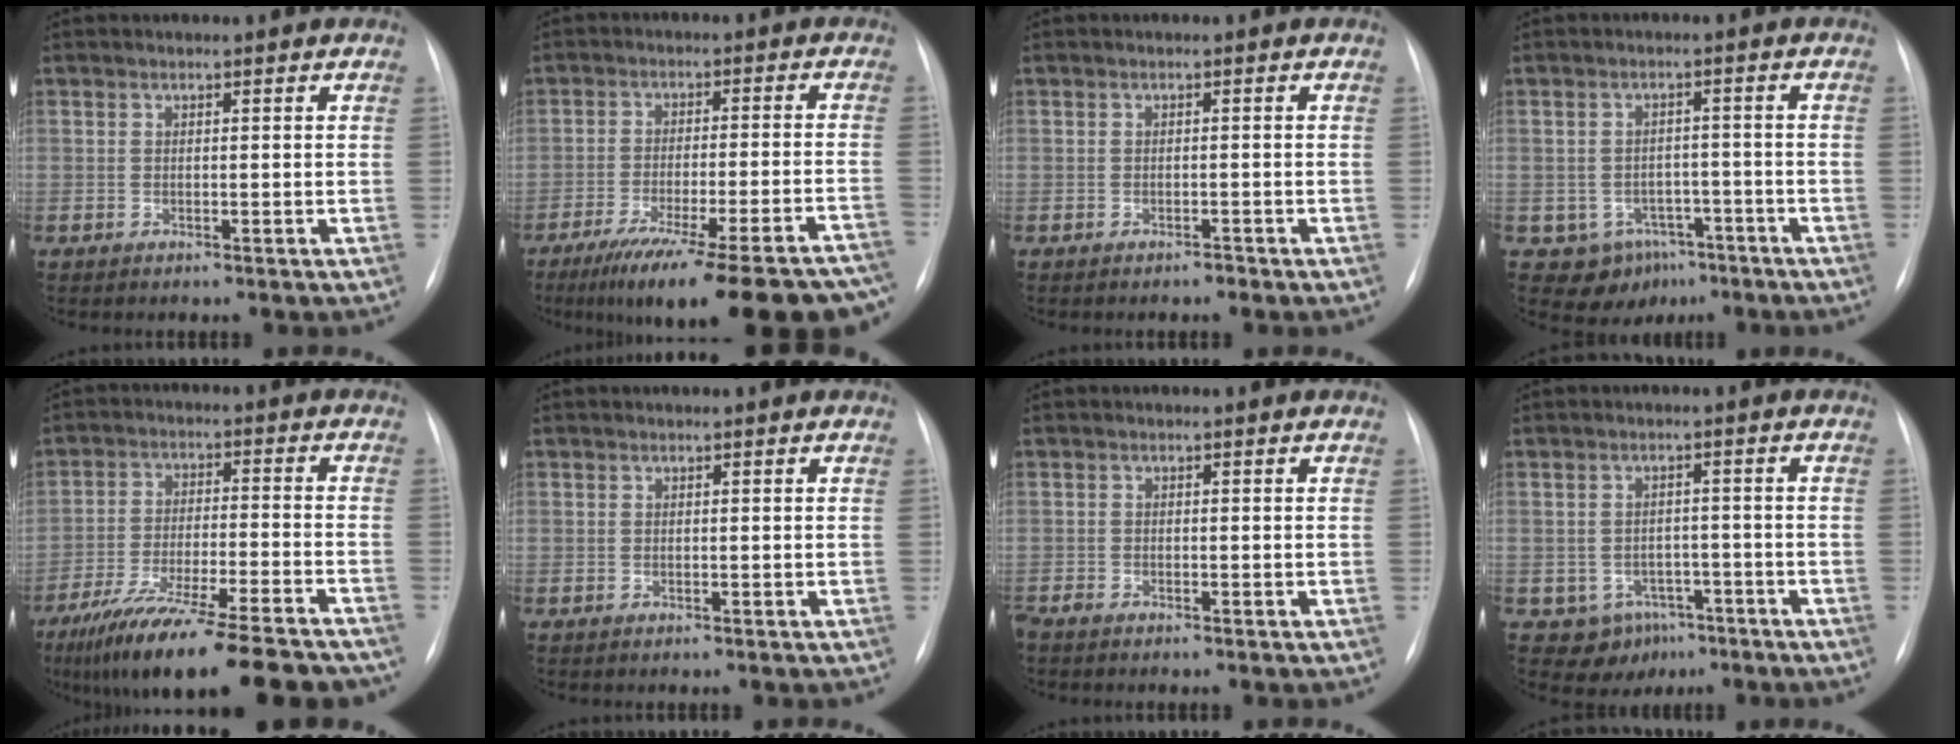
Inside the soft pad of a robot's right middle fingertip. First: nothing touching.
{"total": 26.2, "force": [-21.7, 2.7, 14.4], "torque": [-0.145, -0.026, -0.293]}
{"total": 0.7, "force": [-0.7, 0.2, 0.2], "torque": [-0.003, 0.000, -0.010]}
{"total": 6.5, "force": [-3.6, 5.2, 1.5], "torque": [-0.013, 0.012, -0.040]}
{"total": 21.9, "force": [-18.0, 2.2, 12.3], "torque": [-0.167, -0.027, -0.274]}
{"total": 0.0}
{"total": 1.4, "force": [-1.2, 0.4, 0.6], "torque": [-0.016, -0.003, -0.020]}
{"total": 5.7, "force": [-3.1, 4.7, 1.2], "torque": [-0.009, 0.010, -0.033]}